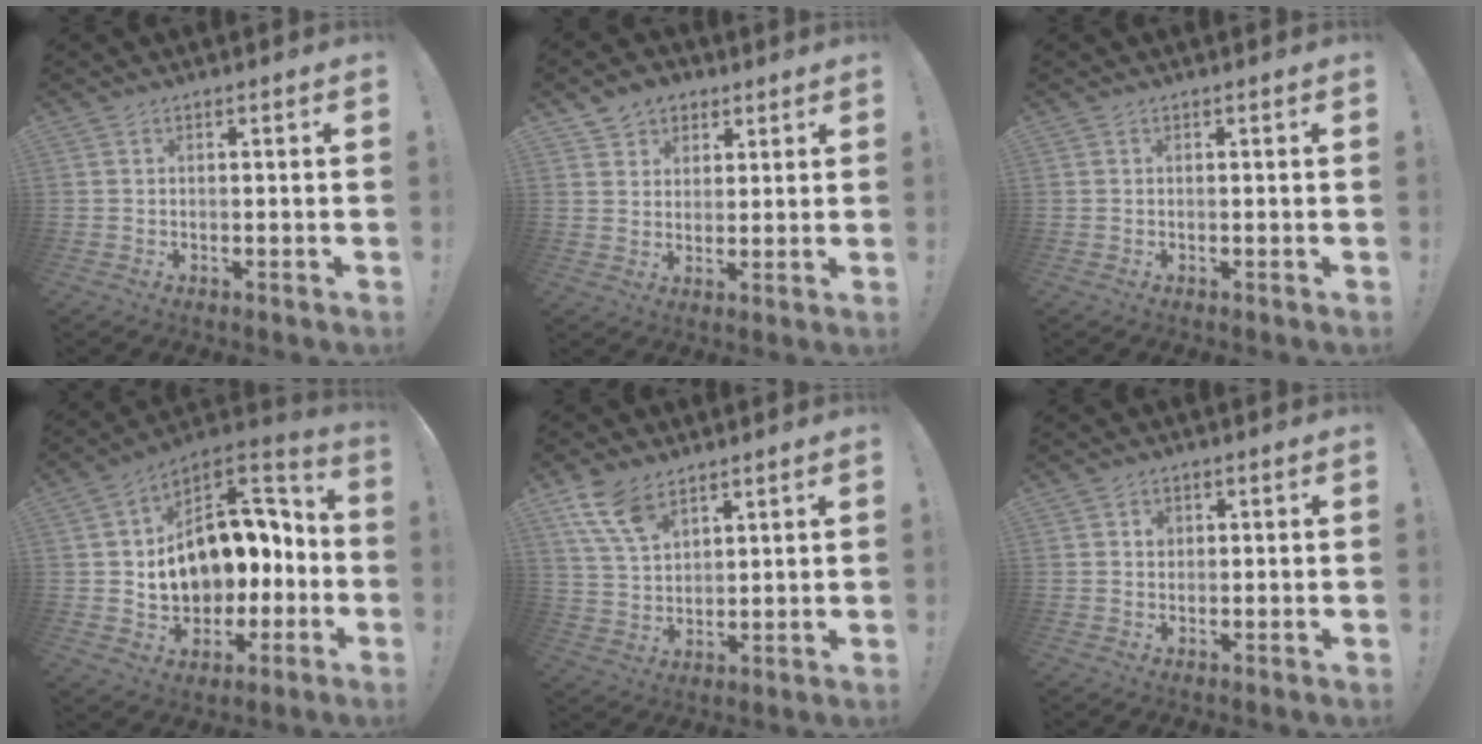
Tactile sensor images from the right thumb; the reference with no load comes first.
{"total": 6.2, "force": [3.3, 5.2, 1.0], "torque": [-0.012, -0.017, 0.064]}
{"total": 0.0}
{"total": 17.4, "force": [1.7, 12.8, 11.6], "torque": [-0.145, -0.013, 0.057]}
{"total": 11.0, "force": [7.1, 6.2, 5.7], "torque": [-0.109, -0.028, 0.139]}
{"total": 1.7, "force": [0.5, 1.5, 0.6], "torque": [0.007, -0.005, 0.005]}